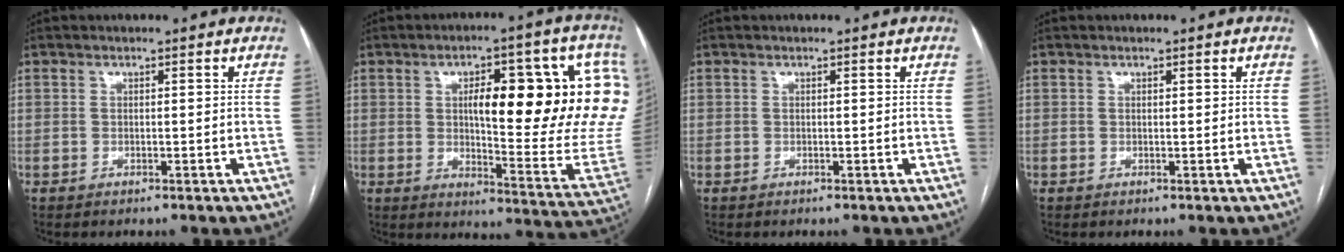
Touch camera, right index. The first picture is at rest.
{"total": 25.4, "force": [6.0, 5.8, 24.0], "torque": [-0.237, 0.035, 0.093]}
{"total": 0.0}
{"total": 0.5, "force": [0.2, 0.1, 0.5], "torque": [-0.009, 0.001, 0.003]}